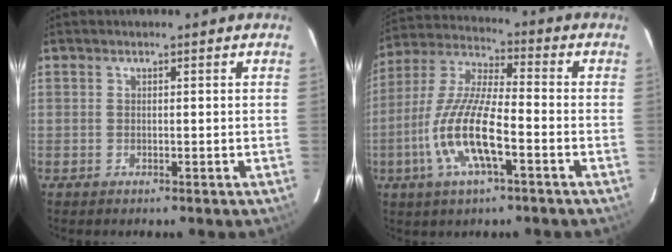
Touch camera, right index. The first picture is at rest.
{"total": 14.2, "force": [-5.2, 3.5, 12.8], "torque": [-0.270, -0.009, -0.104]}